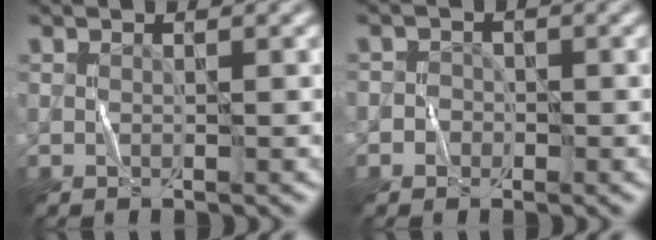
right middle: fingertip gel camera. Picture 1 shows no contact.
{"total": 1.5, "force": [-0.5, 1.4, 0.2], "torque": [0.014, 0.005, -0.016]}